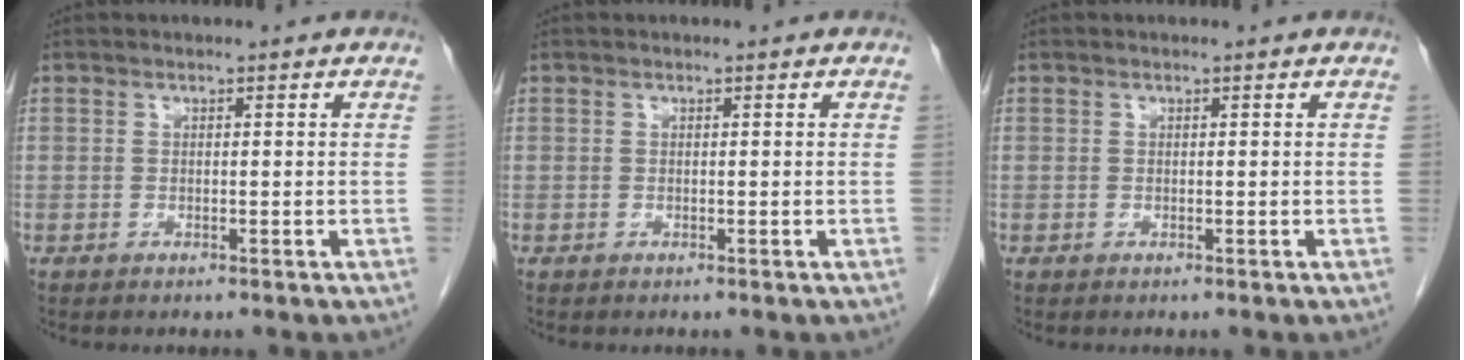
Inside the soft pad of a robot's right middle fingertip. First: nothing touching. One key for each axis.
{"total": 0.0}
{"total": 0.0}